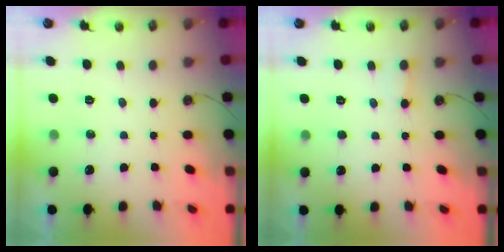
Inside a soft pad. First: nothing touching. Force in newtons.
{"total": 2.3, "press": 2.3, "slide": 0.2}